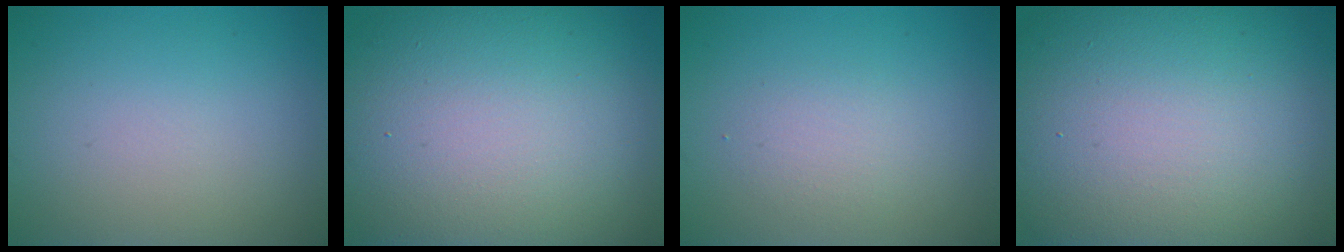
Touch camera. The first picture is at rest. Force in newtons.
{"total": 17.3, "press": 17.2, "slide": 1.6}
{"total": 1.6, "press": 1.6, "slide": 0.1}
{"total": 20.0, "press": 20.0, "slide": 1.5}